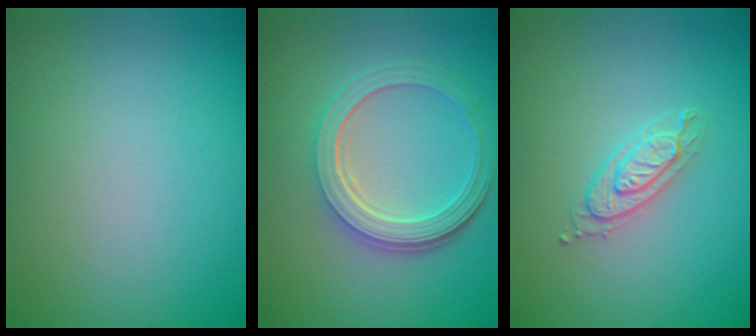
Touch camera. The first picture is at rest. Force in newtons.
{"total": 5.2, "press": 3.8, "slide": 3.5}
{"total": 2.2, "press": 2.2, "slide": 0.3}